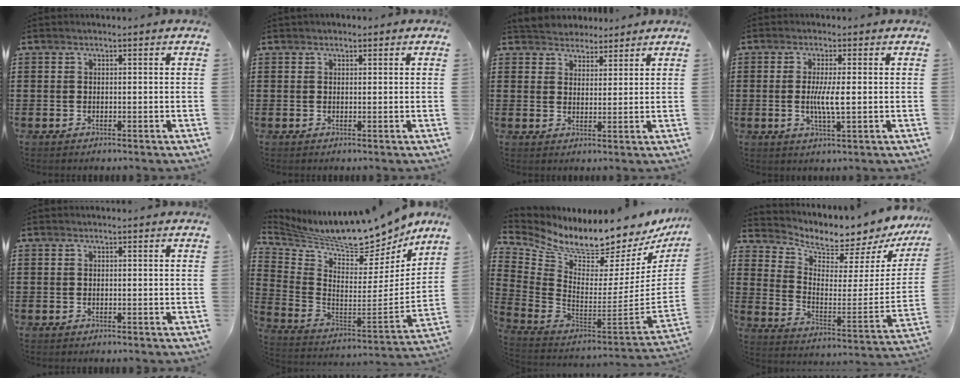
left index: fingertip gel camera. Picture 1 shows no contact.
{"total": 0.7, "force": [0.5, 0.4, 0.2], "torque": [-0.005, 0.005, 0.008]}
{"total": 3.4, "force": [3.0, 1.6, -0.5], "torque": [-0.006, -0.002, 0.056]}
{"total": 4.5, "force": [0.0, 0.5, 4.4], "torque": [-0.086, -0.006, -0.005]}
{"total": 0.0}
{"total": 10.3, "force": [9.8, 1.2, 3.0], "torque": [-0.080, -0.089, 0.155]}
{"total": 7.4, "force": [6.7, 1.0, 2.9], "torque": [-0.087, -0.072, 0.104]}
{"total": 4.7, "force": [4.5, 1.1, 0.7], "torque": [-0.030, -0.059, 0.070]}